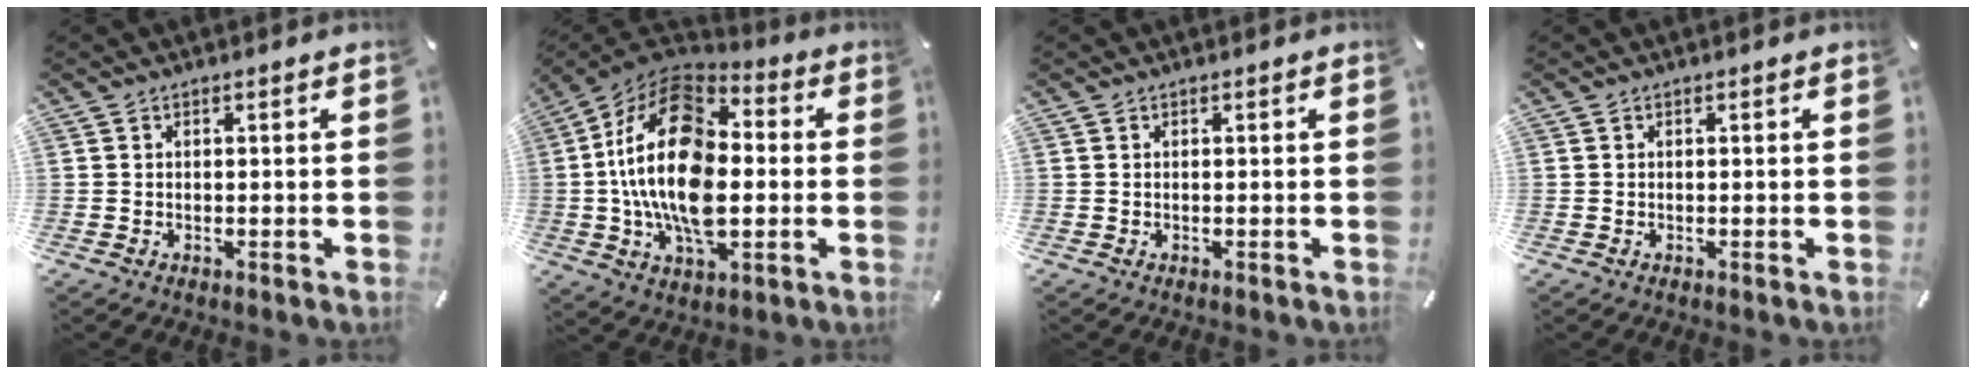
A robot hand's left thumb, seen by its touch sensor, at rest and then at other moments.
{"total": 23.5, "force": [-1.0, 14.2, 18.6], "torque": [-0.383, 0.009, -0.022]}
{"total": 0.0}
{"total": 0.0}